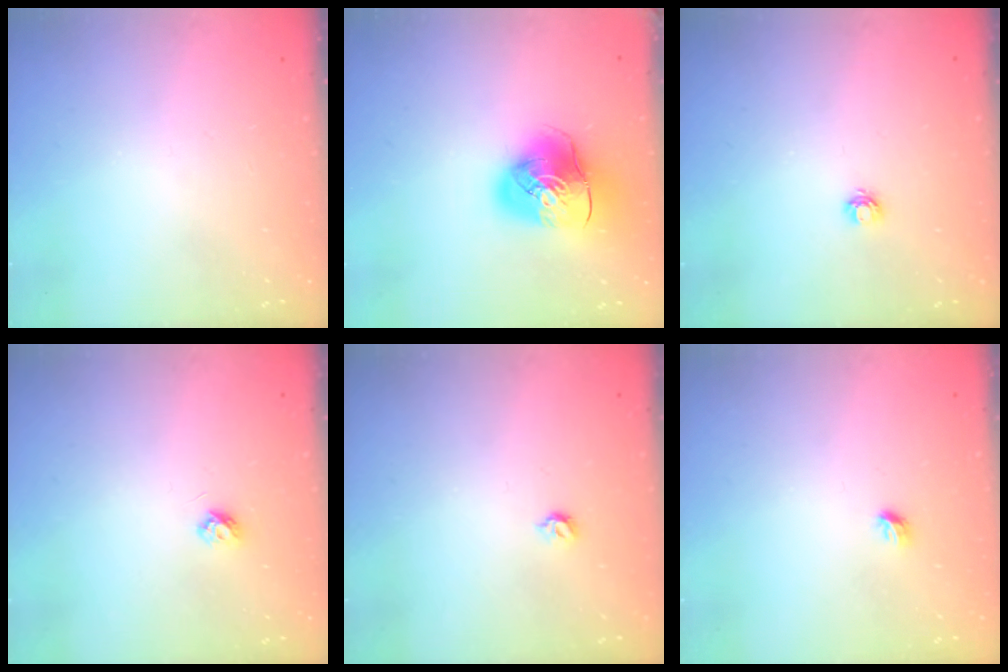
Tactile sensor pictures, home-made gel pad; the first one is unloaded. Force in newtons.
{"total": 12.1, "press": 11.9, "slide": 1.9}
{"total": 3.9, "press": 3.9, "slide": 0.5}
{"total": 3.9, "press": 3.9, "slide": 0.6}
{"total": 3.9, "press": 3.8, "slide": 0.8}
{"total": 3.9, "press": 3.8, "slide": 0.9}